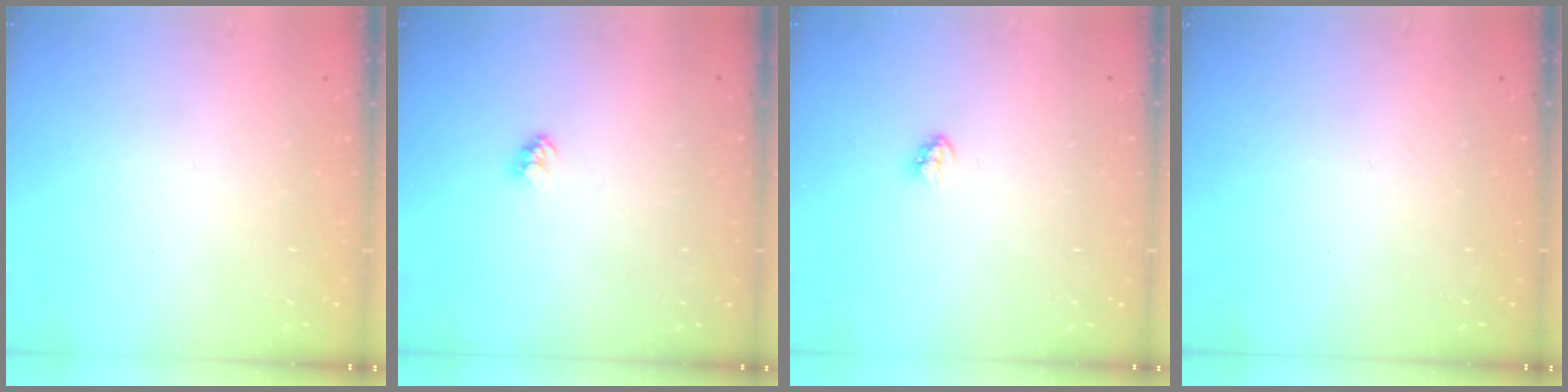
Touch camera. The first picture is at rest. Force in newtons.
{"total": 2.3, "press": 2.3, "slide": 0.1}
{"total": 2.9, "press": 2.9, "slide": 0.2}
{"total": 0.0}